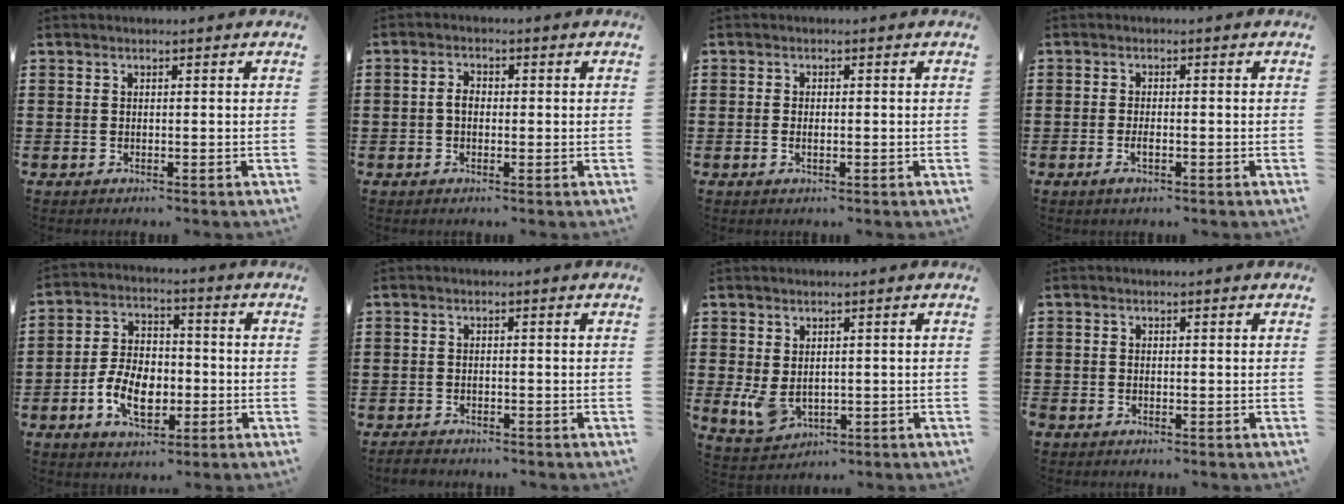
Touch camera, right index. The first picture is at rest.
{"total": 2.1, "force": [-0.2, 1.4, 1.6], "torque": [-0.031, 0.006, -0.005]}
{"total": 1.3, "force": [-0.3, 0.6, 1.1], "torque": [-0.022, 0.001, -0.006]}
{"total": 1.9, "force": [-0.7, 0.6, 1.7], "torque": [-0.030, -0.003, -0.013]}
{"total": 8.4, "force": [-2.6, 5.3, 6.0], "torque": [-0.126, 0.005, -0.053]}
{"total": 1.5, "force": [-1.4, 0.4, 0.1], "torque": [-0.008, 0.001, -0.030]}
{"total": 3.8, "force": [0.1, 2.7, 2.7], "torque": [-0.075, -0.004, -0.002]}
{"total": 0.7, "force": [-0.6, 0.4, 0.1], "torque": [-0.003, 0.001, -0.013]}